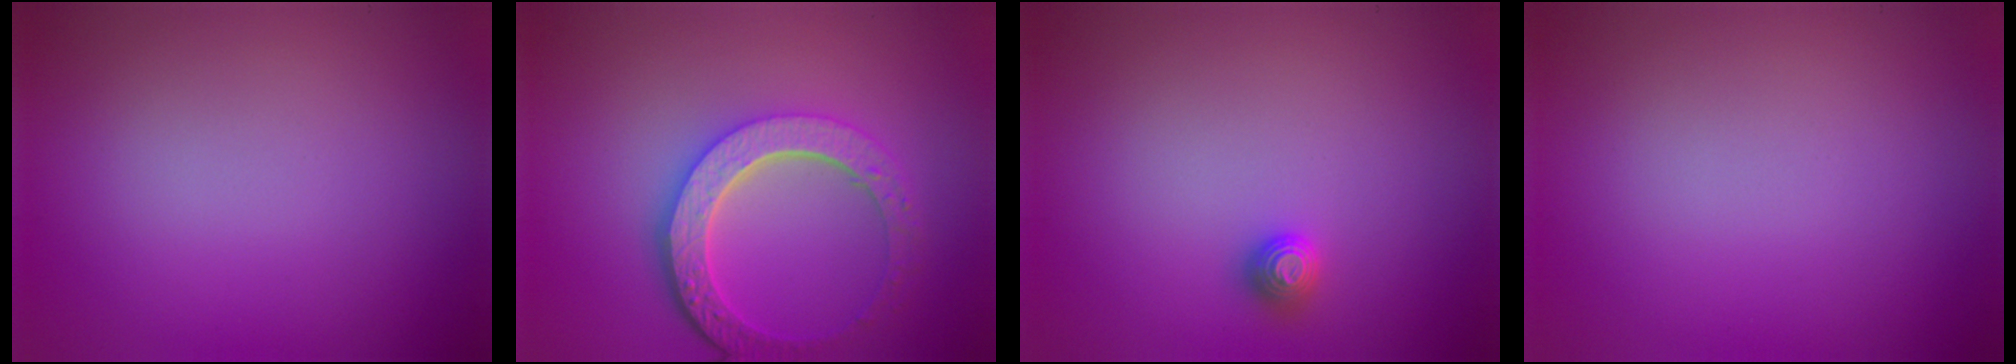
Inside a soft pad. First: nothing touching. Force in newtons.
{"total": 5.8, "press": 4.3, "slide": 3.8}
{"total": 1.1, "press": 1.1, "slide": 0.2}
{"total": 0.0}